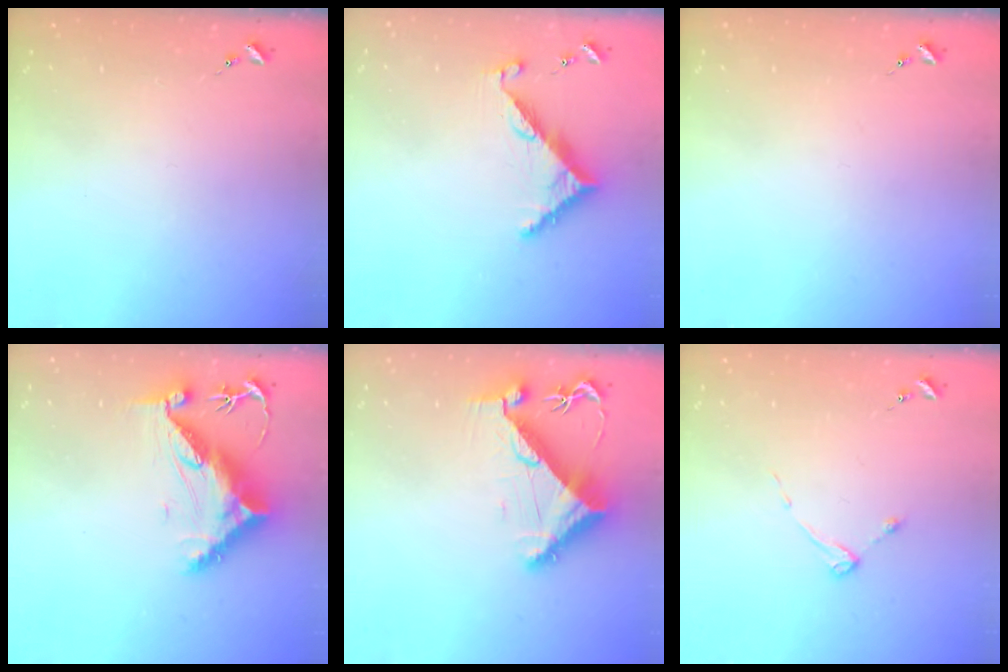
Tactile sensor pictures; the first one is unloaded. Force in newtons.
{"total": 7.8, "press": 7.8, "slide": 0.1}
{"total": 0.0}
{"total": 14.3, "press": 14.3, "slide": 0.8}
{"total": 9.3, "press": 9.2, "slide": 1.5}
{"total": 3.0, "press": 3.0, "slide": 0.4}